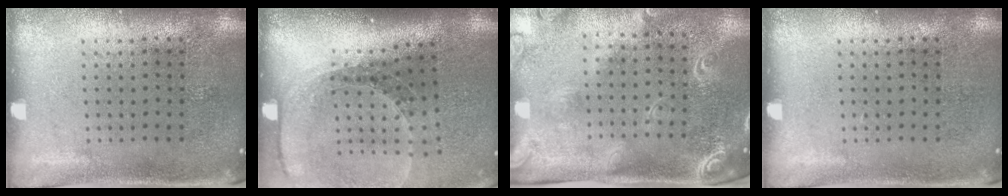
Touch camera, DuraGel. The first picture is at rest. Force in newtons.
{"total": 1.8, "press": 1.6, "slide": 0.7}
{"total": 2.4, "press": 1.9, "slide": 1.4}
{"total": 0.0}